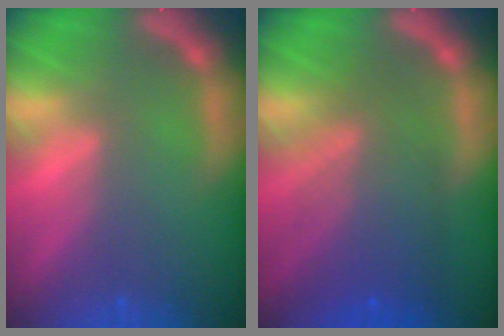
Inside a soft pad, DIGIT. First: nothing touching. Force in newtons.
{"total": 7.5}